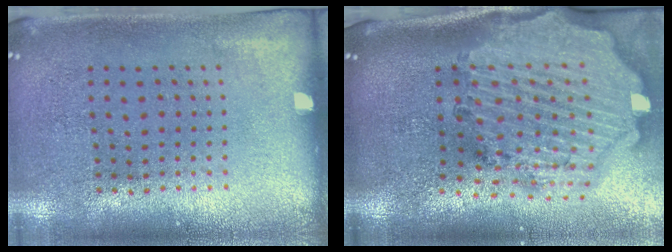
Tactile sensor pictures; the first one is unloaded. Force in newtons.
{"total": 4.0, "press": 3.3, "slide": 2.3}